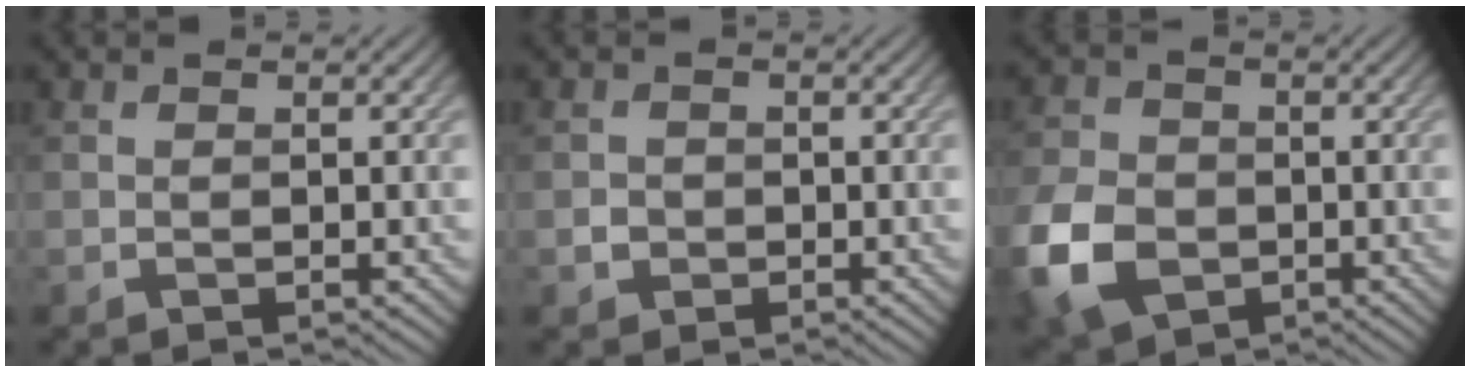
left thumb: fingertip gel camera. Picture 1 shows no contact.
{"total": 1.6, "force": [-0.5, 1.5, 0.3], "torque": [-0.001, -0.003, -0.013]}
{"total": 10.3, "force": [-3.6, 7.6, 6.0], "torque": [-0.174, -0.025, -0.076]}